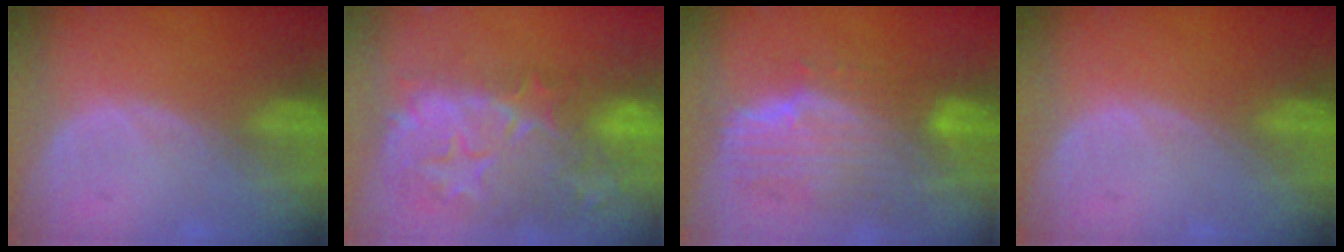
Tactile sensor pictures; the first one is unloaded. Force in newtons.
{"total": 13.7, "press": 11.8, "slide": 6.9}
{"total": 10.4, "press": 9.1, "slide": 5.0}
{"total": 0.0}